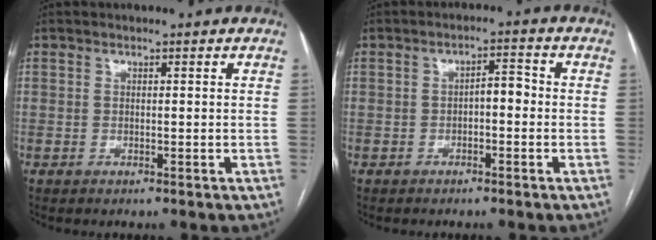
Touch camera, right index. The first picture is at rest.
{"total": 3.1, "force": [-0.6, 1.2, 2.8], "torque": [-0.040, 0.016, -0.009]}